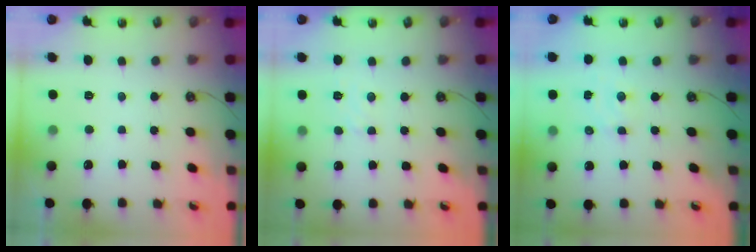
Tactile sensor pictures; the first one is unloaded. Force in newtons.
{"total": 3.5, "press": 3.4, "slide": 0.6}
{"total": 3.5, "press": 3.4, "slide": 0.3}